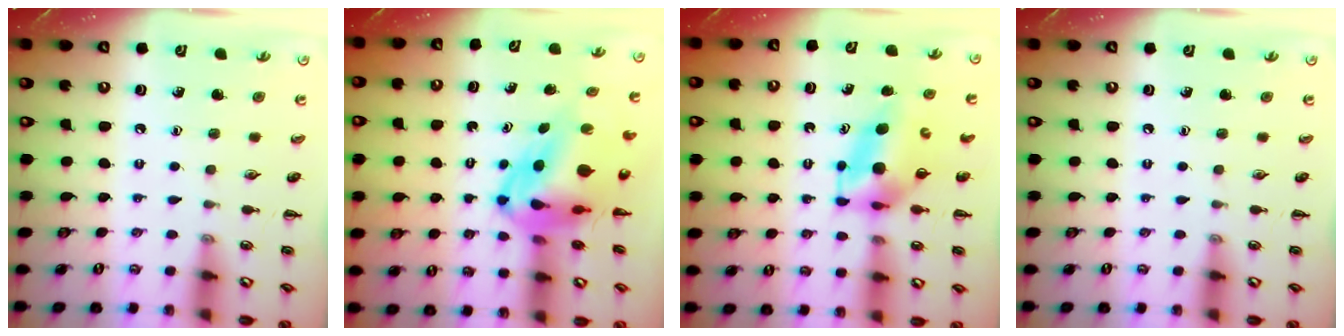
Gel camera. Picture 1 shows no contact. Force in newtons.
{"total": 9.0, "press": 8.6, "slide": 2.7}
{"total": 5.8, "press": 5.7, "slide": 0.8}
{"total": 0.0}